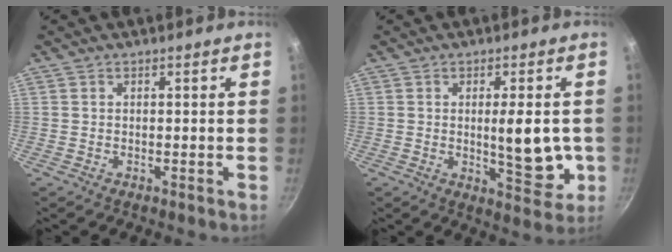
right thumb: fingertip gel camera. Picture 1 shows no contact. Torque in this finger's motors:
{"motor_torque": [2.59, 2.42, 1.87, -0.64, 0.79]}